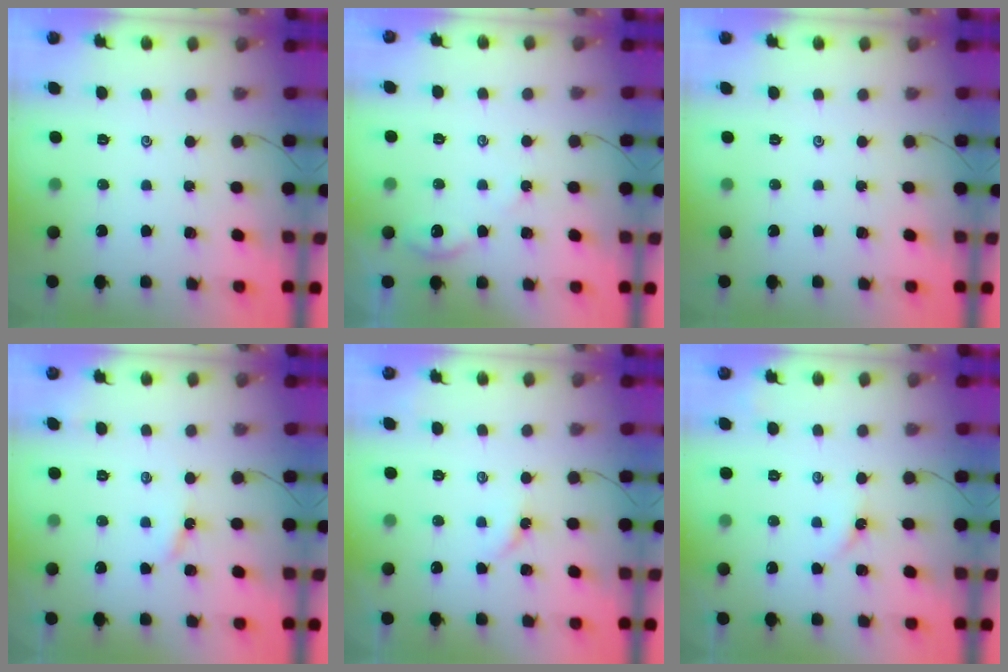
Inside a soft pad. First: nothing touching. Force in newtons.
{"total": 2.9, "press": 2.9, "slide": 0.3}
{"total": 0.0}
{"total": 3.6, "press": 3.6, "slide": 0.2}
{"total": 2.7, "press": 2.7, "slide": 0.5}
{"total": 2.3, "press": 2.3, "slide": 0.4}